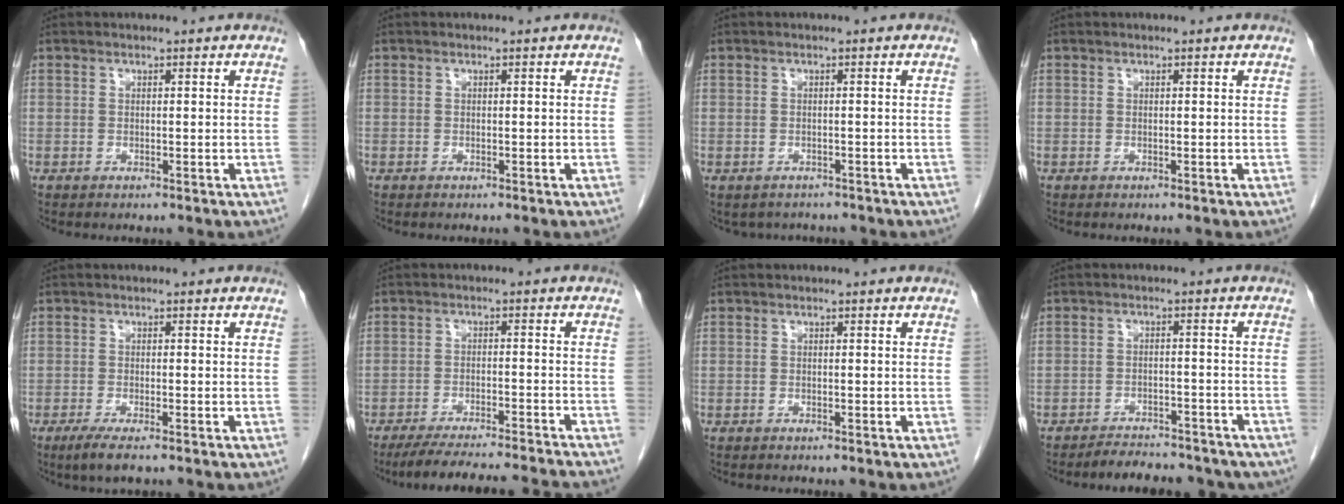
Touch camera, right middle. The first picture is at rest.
{"total": 0.0}
{"total": 3.3, "force": [-2.8, 1.7, 0.4], "torque": [-0.004, 0.004, -0.034]}
{"total": 0.0}
{"total": 3.2, "force": [-2.1, 0.3, 2.4], "torque": [-0.049, -0.010, -0.040]}
{"total": 15.7, "force": [-14.5, -0.2, 6.0], "torque": [-0.089, -0.024, -0.203]}
{"total": 0.0}
{"total": 10.4, "force": [-9.3, 3.4, 3.2], "torque": [-0.038, 0.008, -0.112]}